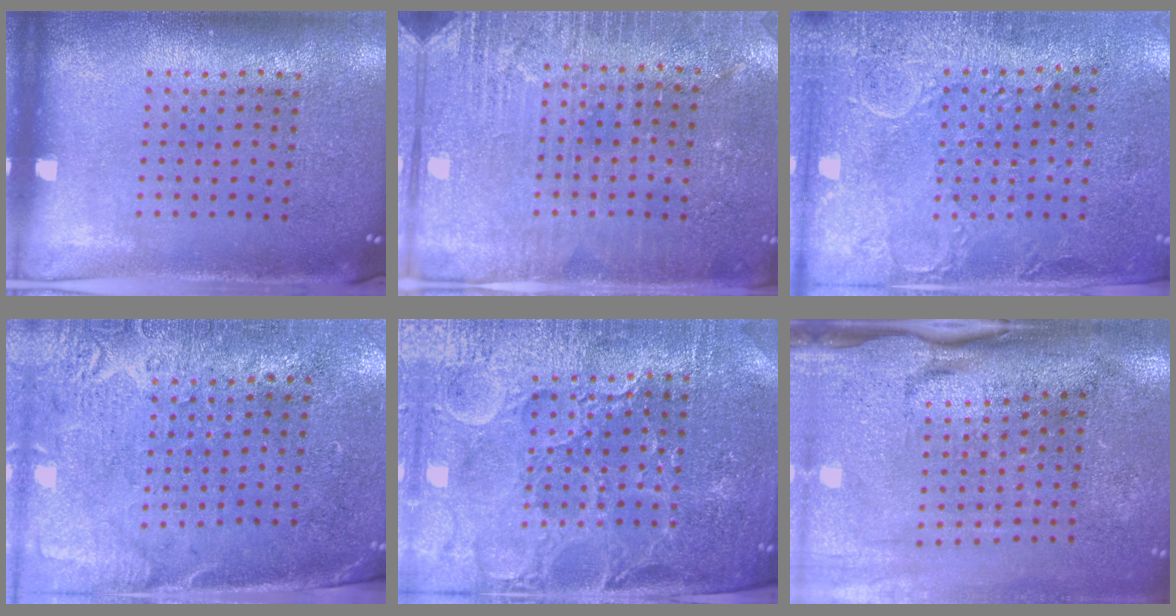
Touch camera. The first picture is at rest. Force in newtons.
{"total": 2.9, "press": 2.9, "slide": 0.4}
{"total": 2.9, "press": 2.4, "slide": 1.6}
{"total": 2.7, "press": 2.3, "slide": 1.4}
{"total": 4.3, "press": 4.1, "slide": 1.3}
{"total": 4.4, "press": 3.6, "slide": 2.5}